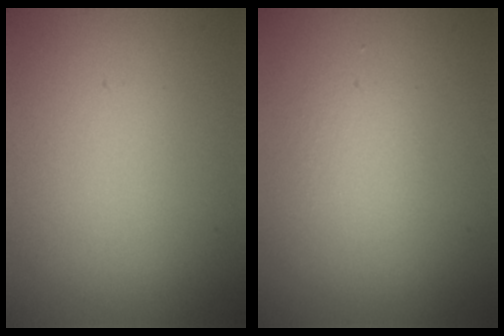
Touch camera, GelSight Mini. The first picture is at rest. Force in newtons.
{"total": 1.2, "press": 1.2, "slide": 0.0}